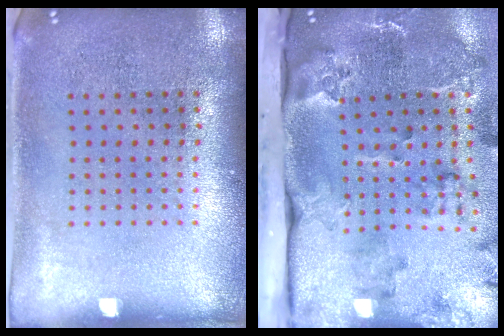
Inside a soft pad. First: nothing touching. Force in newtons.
{"total": 3.9, "press": 2.6, "slide": 2.9}